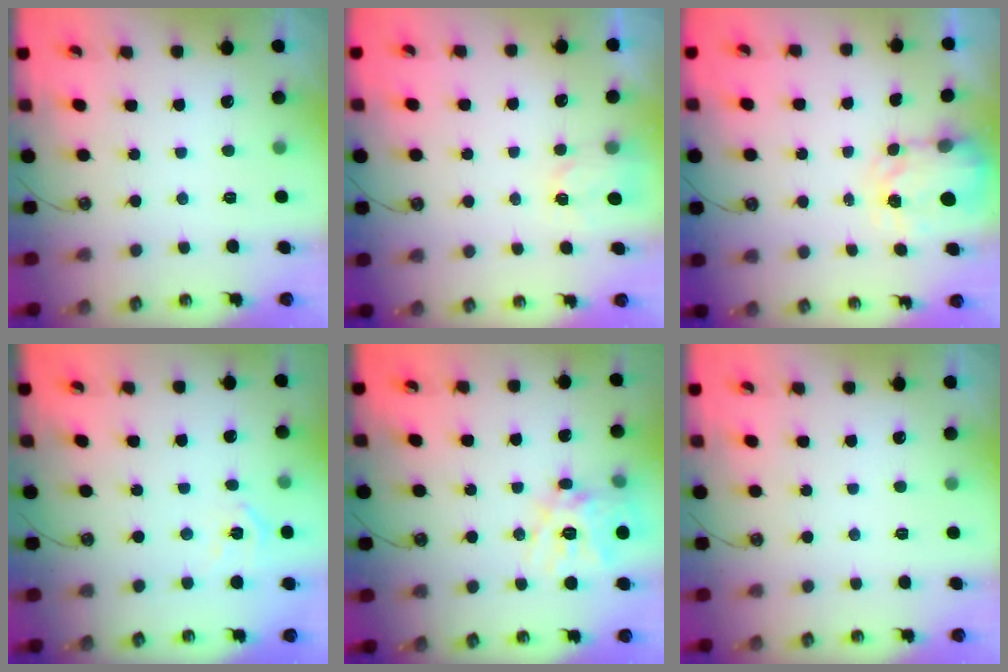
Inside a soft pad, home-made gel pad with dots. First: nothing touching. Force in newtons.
{"total": 2.7, "press": 2.7, "slide": 0.4}
{"total": 3.5, "press": 3.5, "slide": 0.4}
{"total": 5.3, "press": 5.3, "slide": 0.3}
{"total": 15.4, "press": 15.2, "slide": 2.1}
{"total": 0.0}